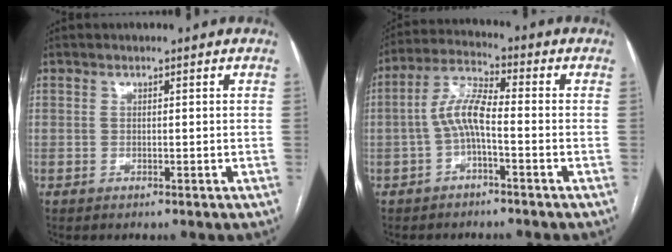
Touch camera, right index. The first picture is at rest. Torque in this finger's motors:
{"motor_torque": [0.69, 0.28, 0.59, 0.16]}